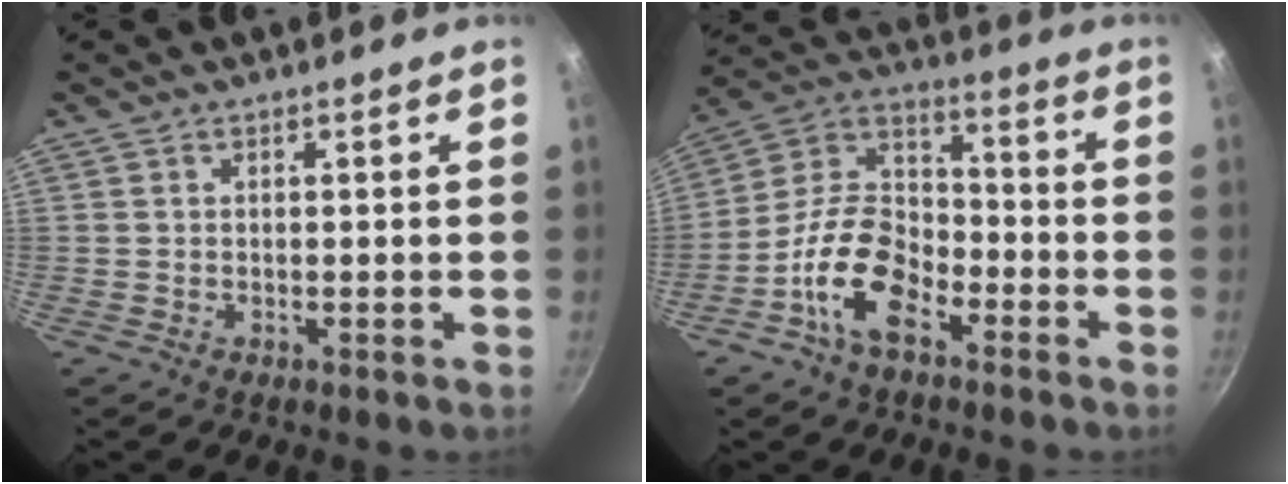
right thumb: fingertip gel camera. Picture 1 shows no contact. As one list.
[{"total": 15.0, "force": [-7.3, 8.3, 10.1], "torque": [-0.169, 0.061, -0.159]}]